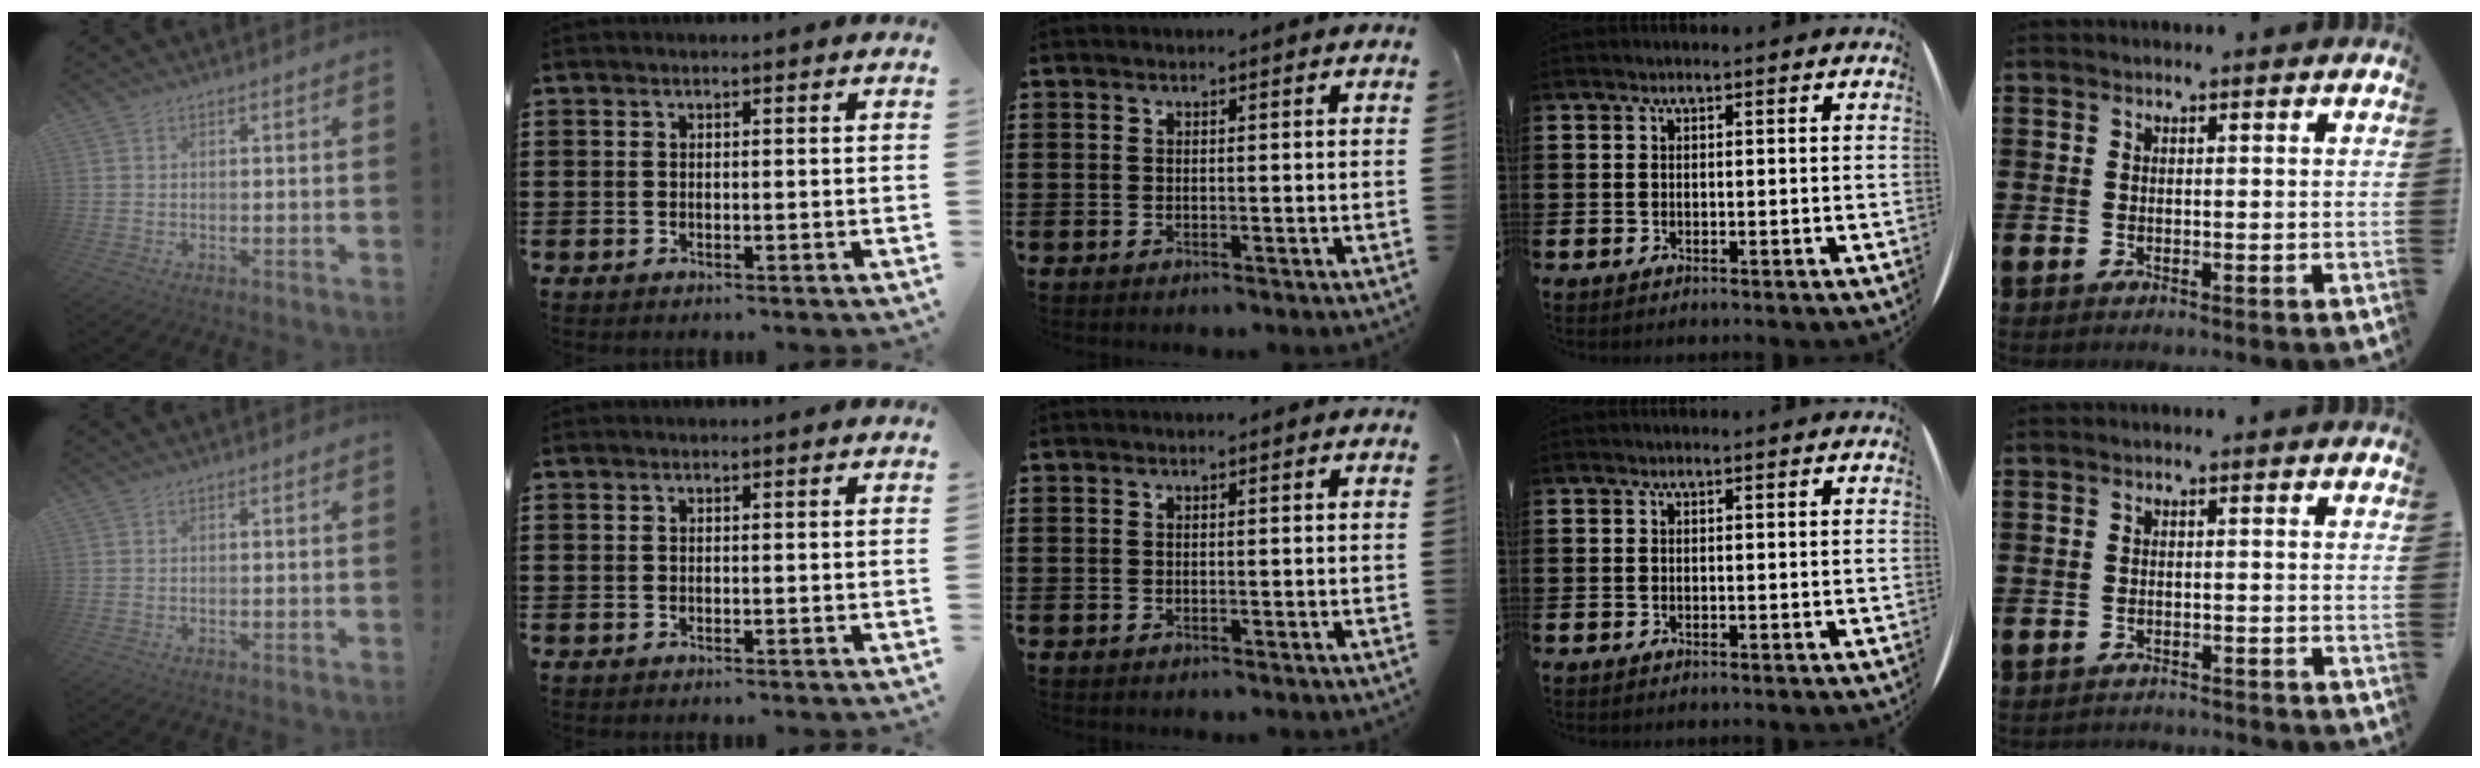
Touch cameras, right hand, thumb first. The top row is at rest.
{"little": {"total": 1.3, "force": [-1.2, 0.0, -0.1], "torque": [-0.003, 0.003, -0.027]}}